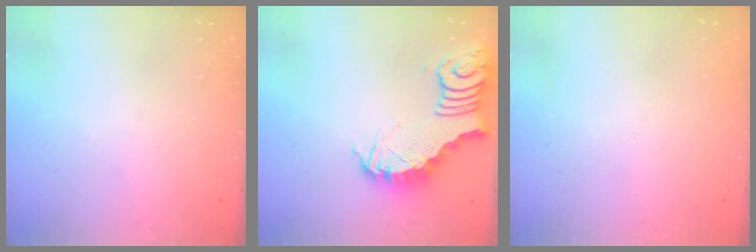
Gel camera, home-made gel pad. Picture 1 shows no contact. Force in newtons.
{"total": 5.9, "press": 5.8, "slide": 1.3}
{"total": 0.0}